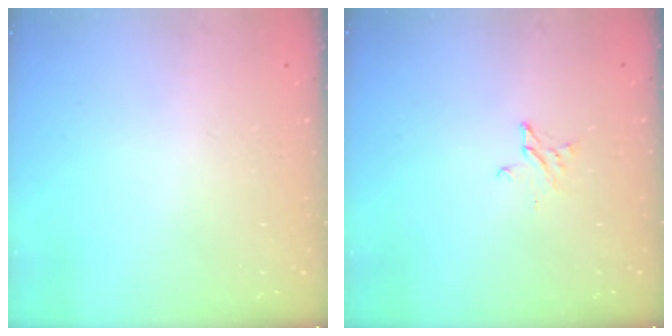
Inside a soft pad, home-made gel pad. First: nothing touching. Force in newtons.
{"total": 2.2, "press": 2.2, "slide": 0.2}